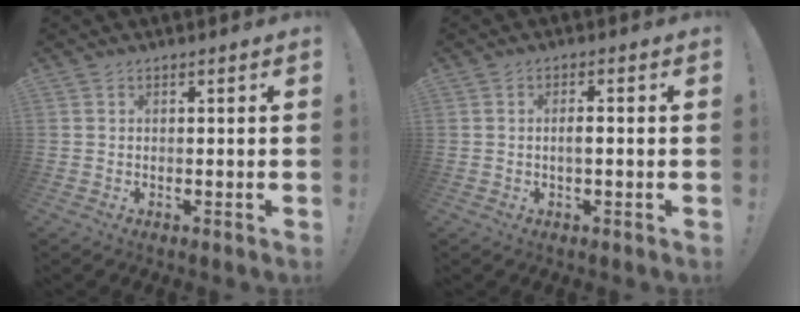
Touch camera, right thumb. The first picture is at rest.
{"total": 2.4, "force": [-0.6, 0.5, 2.3], "torque": [-0.041, 0.003, -0.012]}